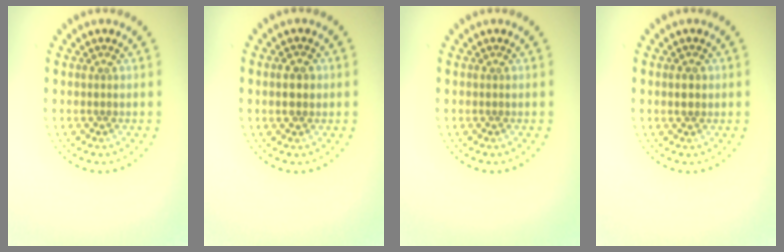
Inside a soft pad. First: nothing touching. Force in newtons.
{"total": 1.6, "press": 1.6, "slide": 0.2}
{"total": 0.0}
{"total": 1.2, "press": 1.1, "slide": 0.2}